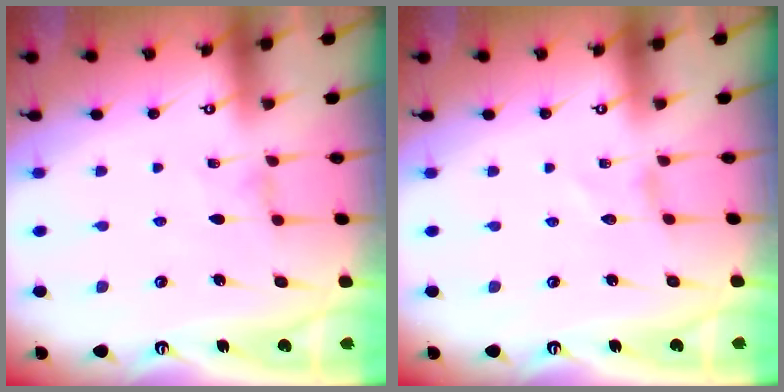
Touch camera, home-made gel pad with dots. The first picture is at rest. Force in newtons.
{"total": 0.0}